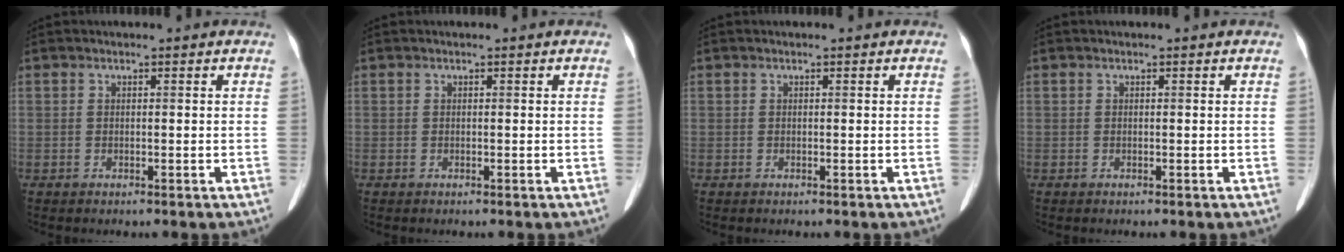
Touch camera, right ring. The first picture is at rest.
{"total": 0.0}
{"total": 0.0}
{"total": 0.0}